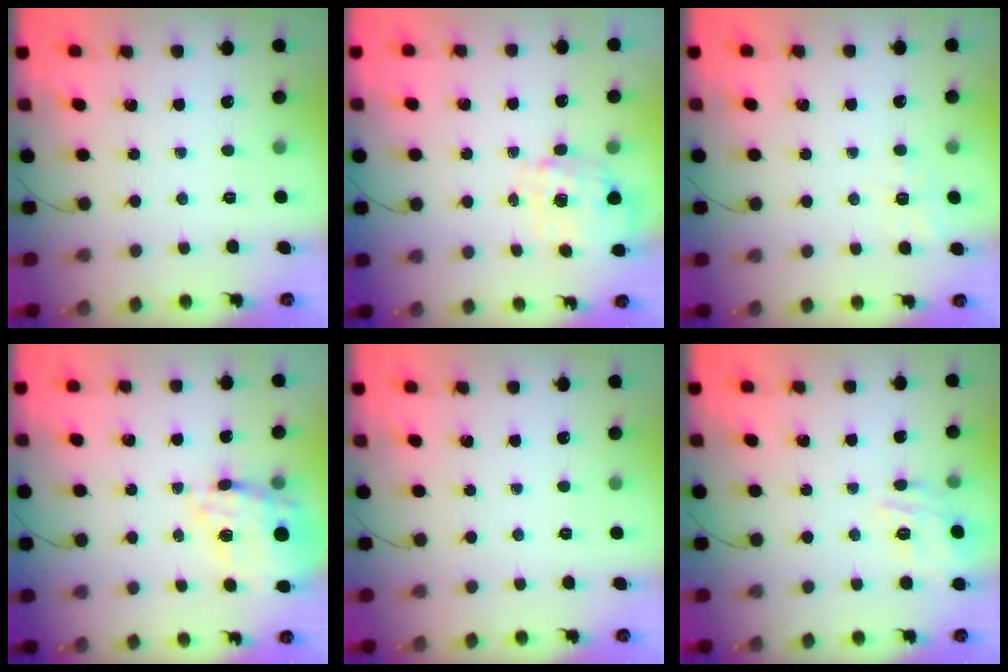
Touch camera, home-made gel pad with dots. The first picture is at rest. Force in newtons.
{"total": 1.5, "press": 1.5, "slide": 0.5}
{"total": 2.0, "press": 1.1, "slide": 1.6}
{"total": 17.7, "press": 17.3, "slide": 3.8}
{"total": 0.0}
{"total": 10.5, "press": 10.5, "slide": 0.8}